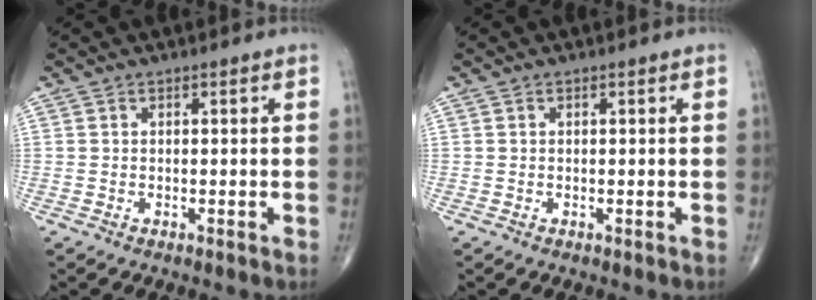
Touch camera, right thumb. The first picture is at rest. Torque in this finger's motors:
{"motor_torque": [0.16, 0.02, 0.19, -0.05, 0.03]}